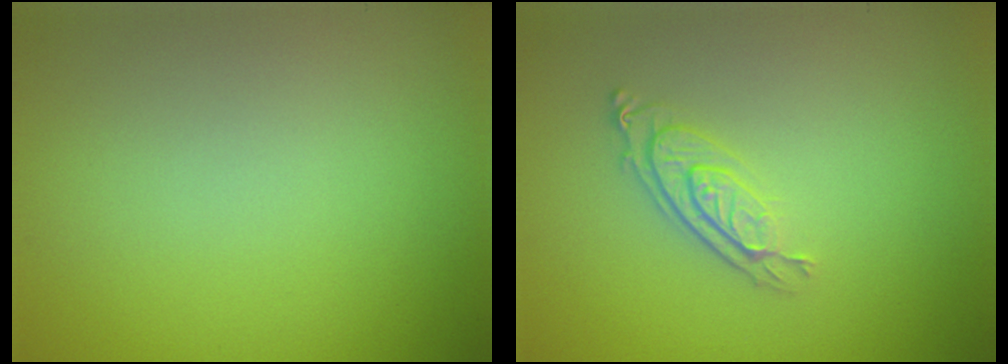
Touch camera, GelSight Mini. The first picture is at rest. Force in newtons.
{"total": 2.9, "press": 2.0, "slide": 2.0}